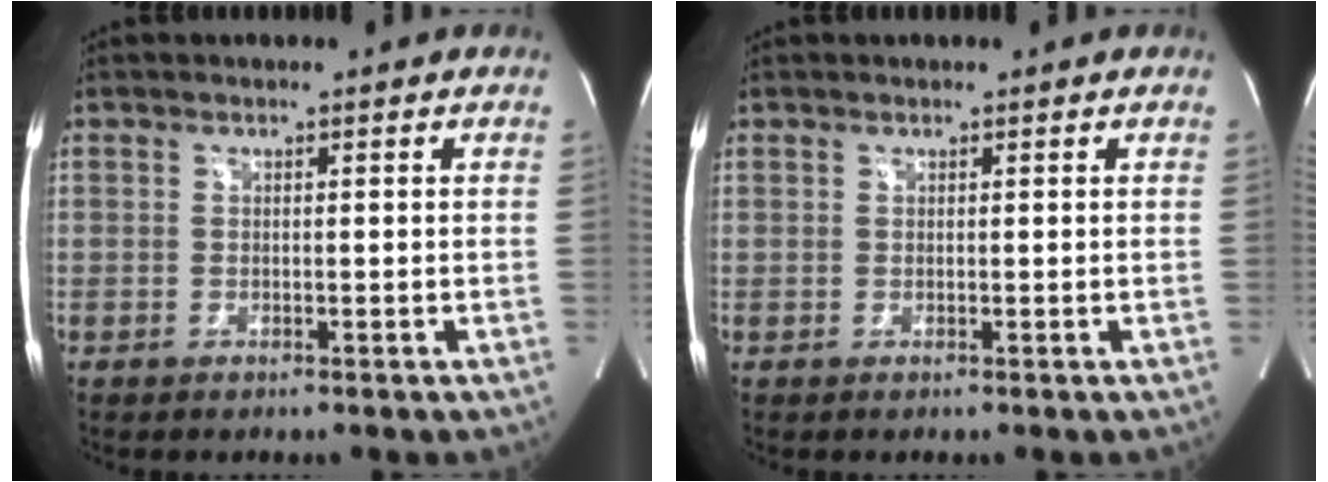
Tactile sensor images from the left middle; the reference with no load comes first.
{"total": 0.0}